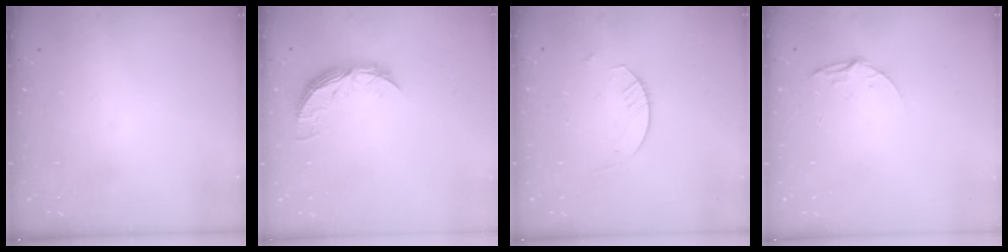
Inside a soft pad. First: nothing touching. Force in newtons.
{"total": 7.9, "press": 7.8, "slide": 0.6}
{"total": 4.5, "press": 4.5, "slide": 0.5}
{"total": 5.3, "press": 5.3, "slide": 0.5}